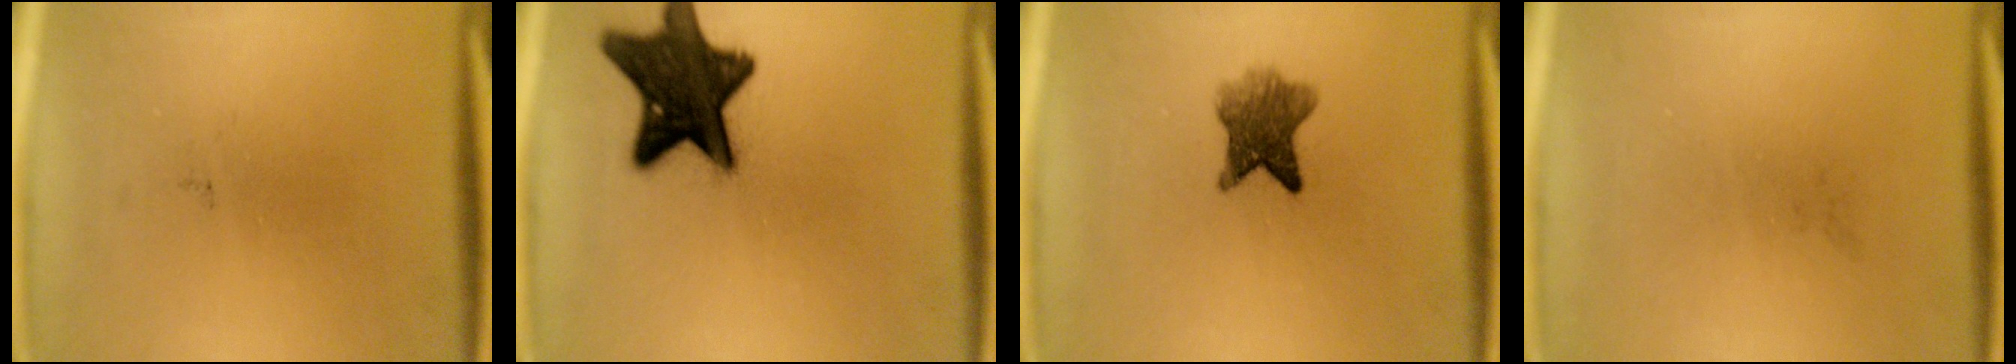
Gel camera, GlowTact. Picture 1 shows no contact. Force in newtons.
{"total": 17.0}
{"total": 5.9}
{"total": 0.0}